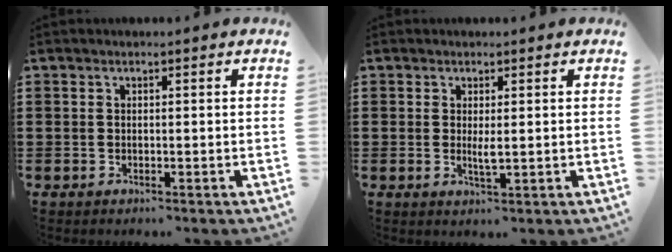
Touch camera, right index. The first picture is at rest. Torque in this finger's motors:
{"motor_torque": [0.03, 0.41, 0.44, 0.10]}